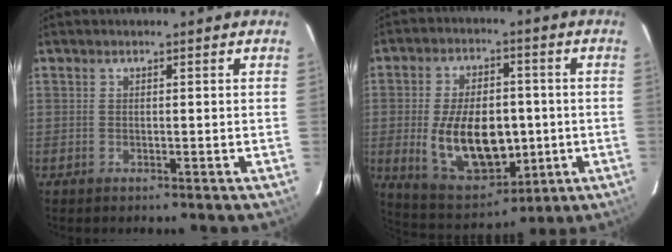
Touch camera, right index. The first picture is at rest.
{"total": 17.0, "force": [-2.1, 10.2, 13.5], "torque": [-0.262, -0.007, -0.009]}